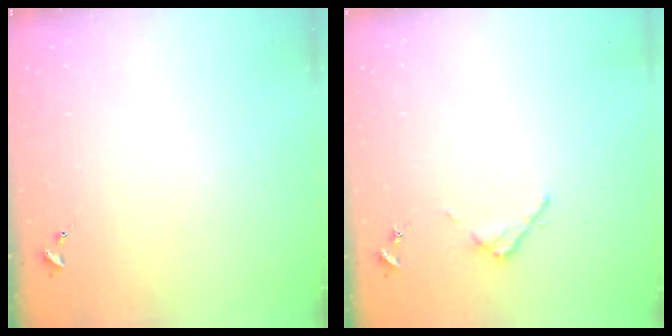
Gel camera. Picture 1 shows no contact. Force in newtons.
{"total": 3.1, "press": 3.1, "slide": 0.4}